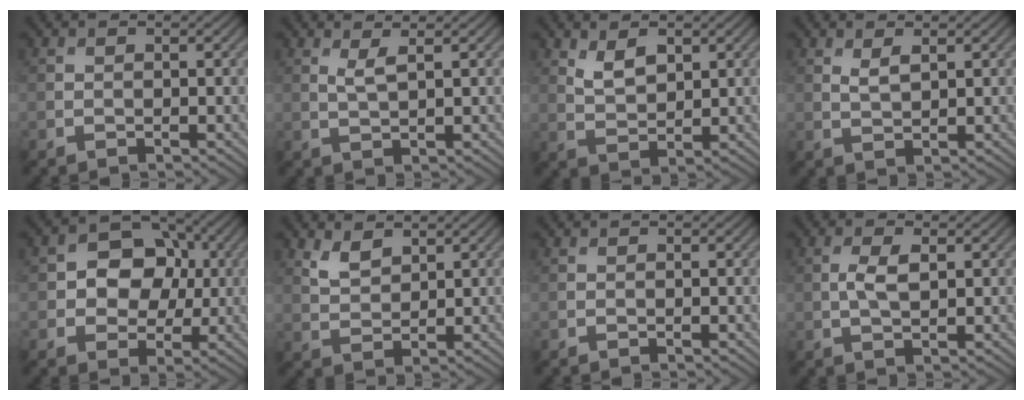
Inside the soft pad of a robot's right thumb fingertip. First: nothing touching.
{"total": 2.1, "force": [1.2, 0.3, 1.7], "torque": [-0.042, -0.001, 0.025]}
{"total": 3.9, "force": [2.0, 2.0, 2.7], "torque": [-0.060, -0.005, 0.044]}
{"total": 1.9, "force": [1.1, 0.6, 1.4], "torque": [-0.034, -0.004, 0.026]}
{"total": 8.0, "force": [0.7, 6.4, 4.8], "torque": [-0.081, 0.009, -0.005]}
{"total": 3.3, "force": [2.3, 1.5, 1.8], "torque": [-0.045, -0.006, 0.051]}
{"total": 0.0}
{"total": 3.3, "force": [0.4, 1.4, 3.0], "torque": [-0.067, 0.000, 0.009]}